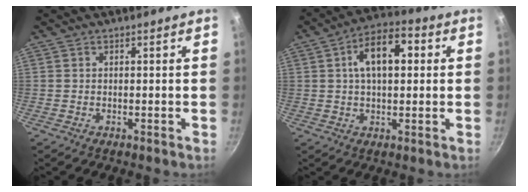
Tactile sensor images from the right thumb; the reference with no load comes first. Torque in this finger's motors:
{"motor_torque": [-0.82, 0.98, 0.78, 0.13, 0.09]}